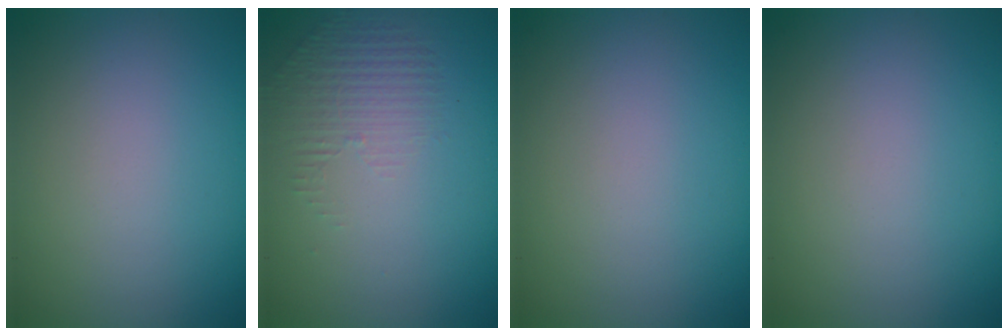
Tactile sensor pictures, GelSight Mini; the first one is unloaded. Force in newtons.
{"total": 1.4, "press": 0.3, "slide": 1.4}
{"total": 0.0}
{"total": 0.0}